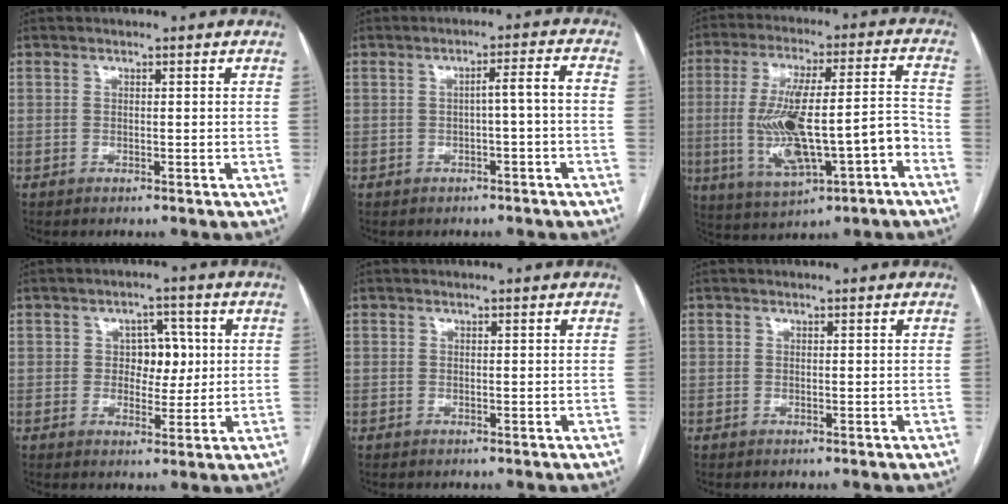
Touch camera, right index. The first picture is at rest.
{"total": 3.4, "force": [-0.8, 0.1, 3.2], "torque": [-0.044, 0.016, -0.009]}
{"total": 16.7, "force": [-4.6, 3.9, 15.6], "torque": [-0.286, 0.017, -0.062]}
{"total": 5.4, "force": [0.7, 3.7, 3.8], "torque": [-0.044, 0.013, 0.014]}
{"total": 0.0}
{"total": 0.0}